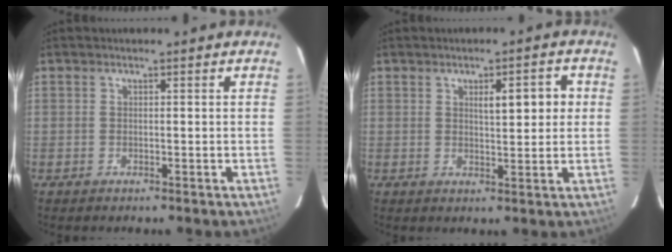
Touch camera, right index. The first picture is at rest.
{"total": 4.9, "force": [1.4, 1.4, 4.5], "torque": [-0.067, 0.009, 0.022]}